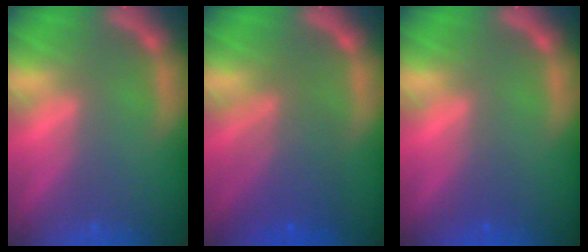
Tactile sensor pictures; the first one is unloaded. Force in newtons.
{"total": 5.5}
{"total": 1.0}